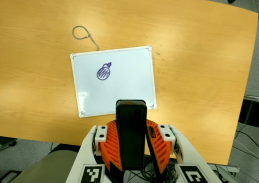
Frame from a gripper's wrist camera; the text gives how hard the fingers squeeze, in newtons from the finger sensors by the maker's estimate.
{"total": 9.9, "left": 8.2, "right": 11.6}